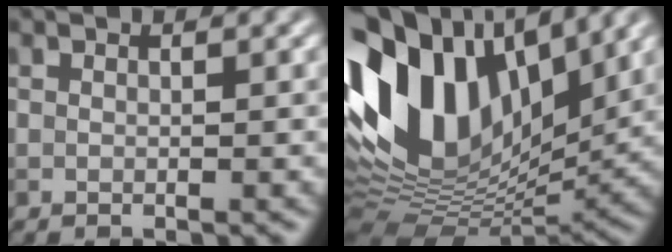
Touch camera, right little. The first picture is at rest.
{"total": 15.8, "force": [4.0, 9.8, 11.7], "torque": [-0.255, 0.022, 0.068]}